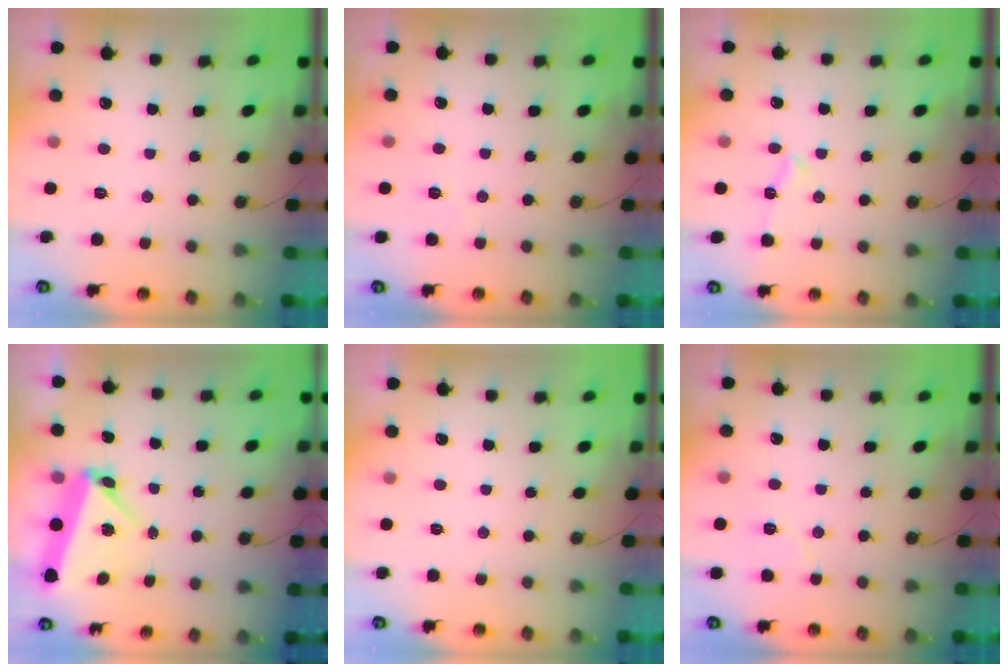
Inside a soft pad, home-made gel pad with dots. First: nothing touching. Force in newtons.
{"total": 3.8, "press": 2.9, "slide": 2.4}
{"total": 4.3, "press": 3.9, "slide": 2.0}
{"total": 5.6, "press": 5.5, "slide": 0.8}
{"total": 0.0}
{"total": 6.8, "press": 4.3, "slide": 5.2}